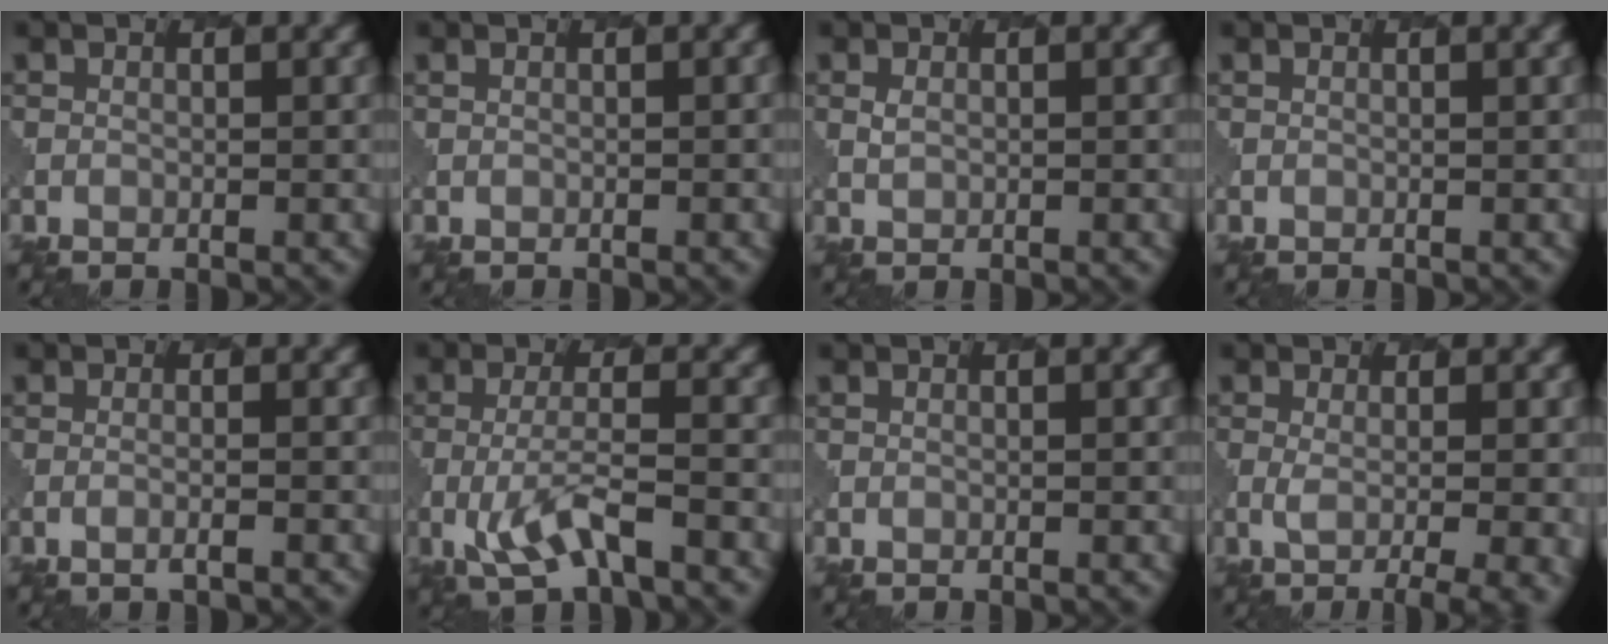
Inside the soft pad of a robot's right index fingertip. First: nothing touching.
{"total": 0.9, "force": [0.4, 0.3, 0.8], "torque": [-0.009, -0.004, 0.003]}
{"total": 0.7, "force": [0.5, 0.4, 0.2], "torque": [-0.008, -0.005, 0.012]}
{"total": 0.9, "force": [0.3, 0.3, 0.8], "torque": [-0.008, -0.001, 0.002]}
{"total": 1.0, "force": [-0.4, 0.2, 0.9], "torque": [-0.010, 0.002, -0.012]}
{"total": 4.3, "force": [-1.7, 1.3, 3.7], "torque": [-0.080, -0.008, -0.033]}
{"total": 0.0}
{"total": 5.1, "force": [-0.8, 1.6, 4.8], "torque": [-0.065, -0.012, -0.006]}